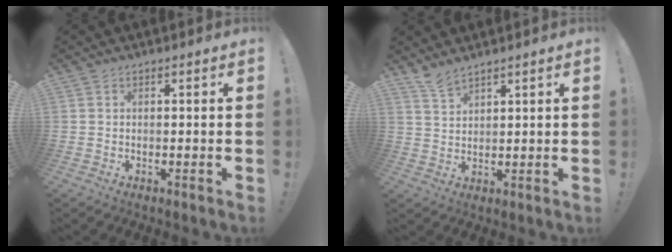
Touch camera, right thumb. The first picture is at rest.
{"total": 4.6, "force": [4.2, 0.9, 1.9], "torque": [-0.031, -0.028, 0.076]}